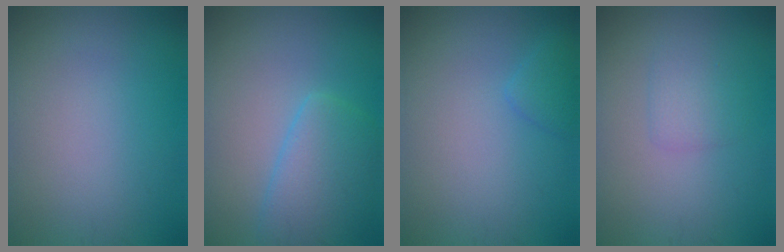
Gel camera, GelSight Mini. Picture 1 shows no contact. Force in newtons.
{"total": 4.4, "press": 4.4, "slide": 0.3}
{"total": 1.3, "press": 1.3, "slide": 0.0}
{"total": 1.8, "press": 1.8, "slide": 0.1}